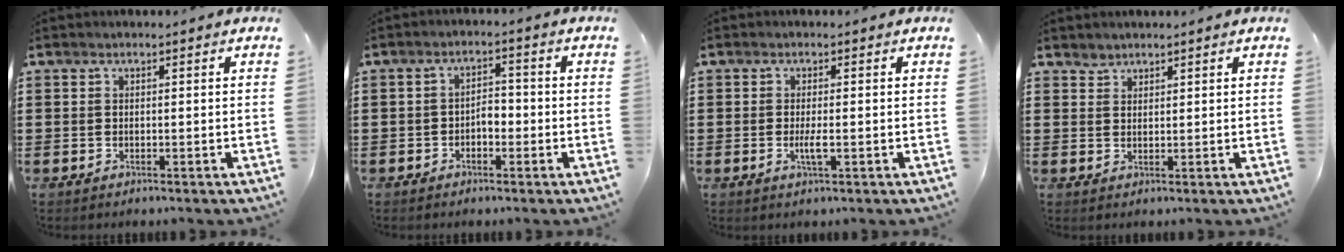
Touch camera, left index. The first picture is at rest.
{"total": 2.7, "force": [-1.2, 1.4, 1.9], "torque": [-0.038, 0.006, -0.027]}
{"total": 2.5, "force": [-0.5, 0.4, 2.4], "torque": [-0.048, -0.004, -0.010]}
{"total": 1.5, "force": [1.4, 0.6, 0.0], "torque": [-0.003, 0.000, 0.029]}